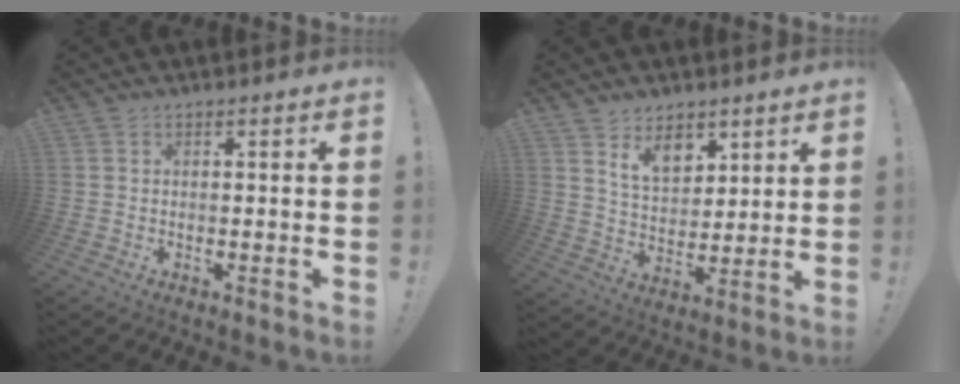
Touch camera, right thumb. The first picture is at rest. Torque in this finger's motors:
{"motor_torque": [2.39, 2.53, 0.14, -0.14, 0.32]}